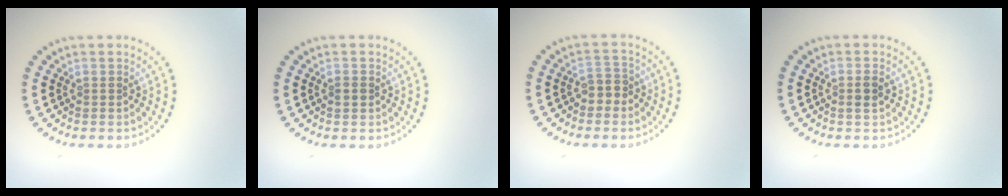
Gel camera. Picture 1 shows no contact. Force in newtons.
{"total": 1.2, "press": 1.2, "slide": 0.2}
{"total": 1.9, "press": 1.7, "slide": 0.8}
{"total": 1.3, "press": 1.2, "slide": 0.4}